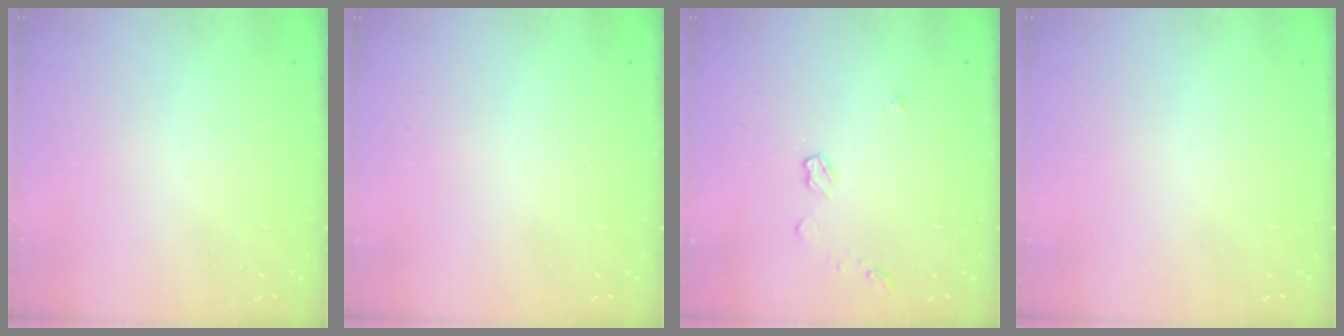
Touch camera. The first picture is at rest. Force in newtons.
{"total": 0.0}
{"total": 4.1, "press": 4.1, "slide": 0.5}
{"total": 0.0}